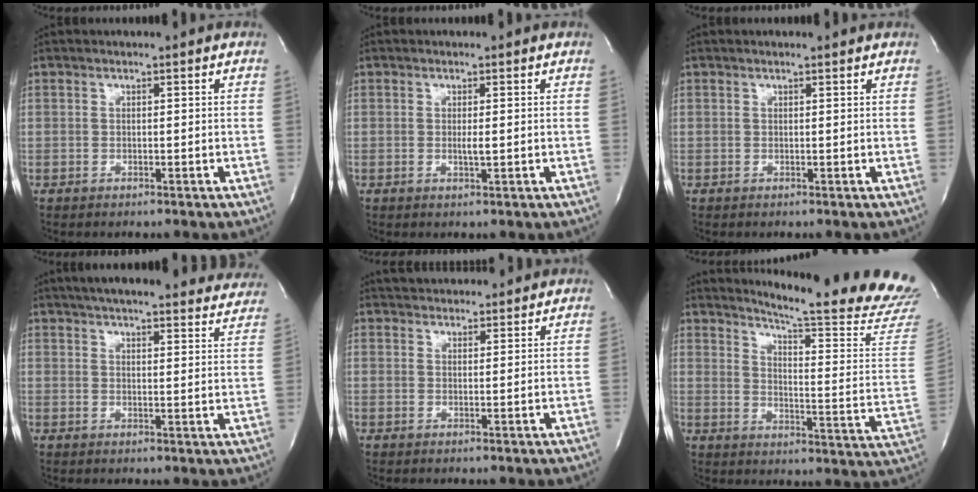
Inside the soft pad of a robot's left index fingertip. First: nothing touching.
{"total": 1.2, "force": [0.0, 0.1, 1.2], "torque": [-0.026, -0.003, 0.000]}
{"total": 1.4, "force": [1.3, 0.1, 0.5], "torque": [-0.013, 0.009, 0.016]}
{"total": 26.8, "force": [24.3, 4.6, 10.2], "torque": [-0.157, -0.033, 0.286]}
{"total": 8.1, "force": [7.6, 2.1, 1.8], "torque": [-0.022, 0.028, 0.100]}
{"total": 24.3, "force": [22.4, -1.0, 9.4], "torque": [-0.139, -0.135, 0.269]}